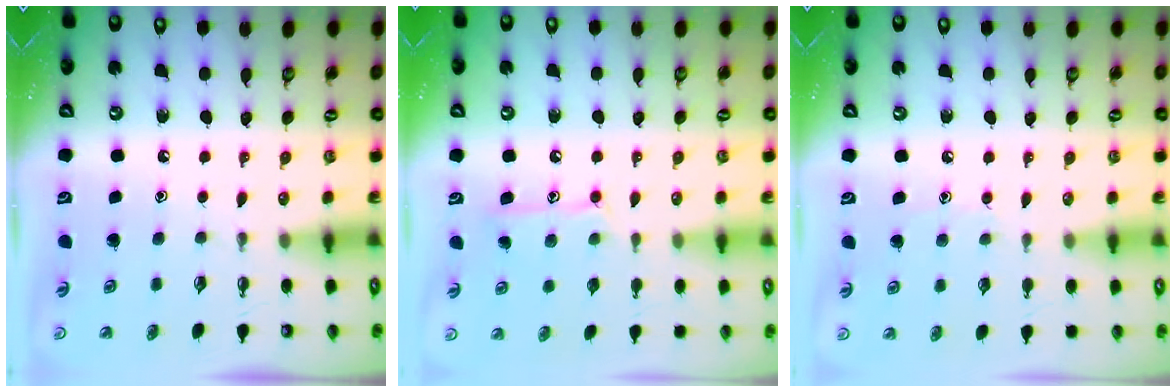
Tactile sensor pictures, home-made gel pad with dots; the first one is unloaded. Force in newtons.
{"total": 10.1, "press": 10.1, "slide": 0.7}
{"total": 4.8, "press": 4.8, "slide": 0.4}